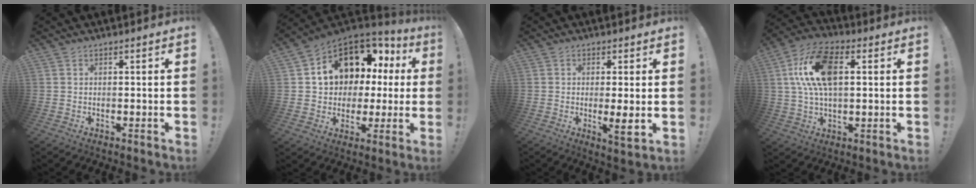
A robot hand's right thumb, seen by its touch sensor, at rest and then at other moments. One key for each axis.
{"total": 13.4, "fx": 5.8, "fy": 10.2, "fz": 6.5, "tx": -0.101, "ty": -0.038, "tz": 0.121}
{"total": 5.7, "fx": -0.6, "fy": 0.7, "fz": 5.6, "tx": -0.067, "ty": -0.017, "tz": -0.009}
{"total": 16.0, "fx": 3.0, "fy": 8.7, "fz": 13.1, "tx": -0.245, "ty": 0.007, "tz": 0.056}